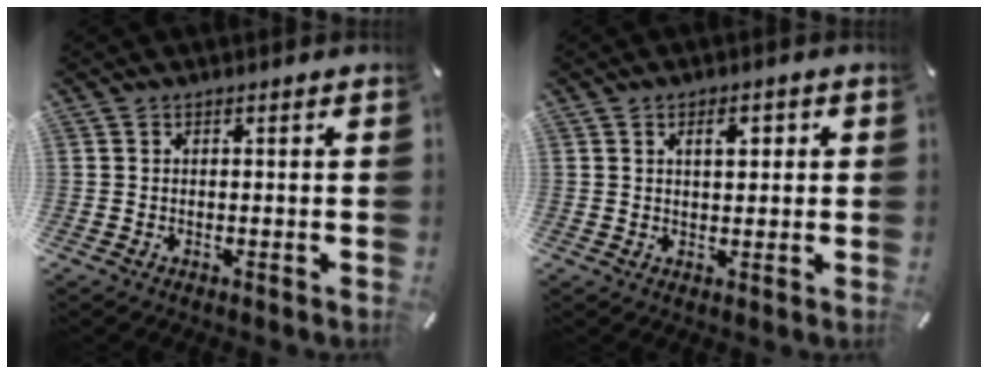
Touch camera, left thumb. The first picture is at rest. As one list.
[{"total": 4.3, "force": [1.4, 2.5, 3.2], "torque": [-0.036, -0.003, 0.014]}]